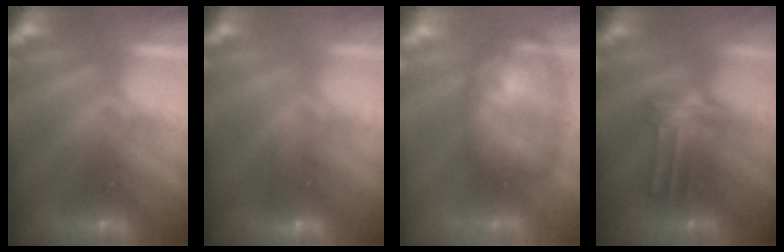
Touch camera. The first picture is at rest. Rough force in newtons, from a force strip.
{"total": 3.6}
{"total": 7.0}
{"total": 3.3}